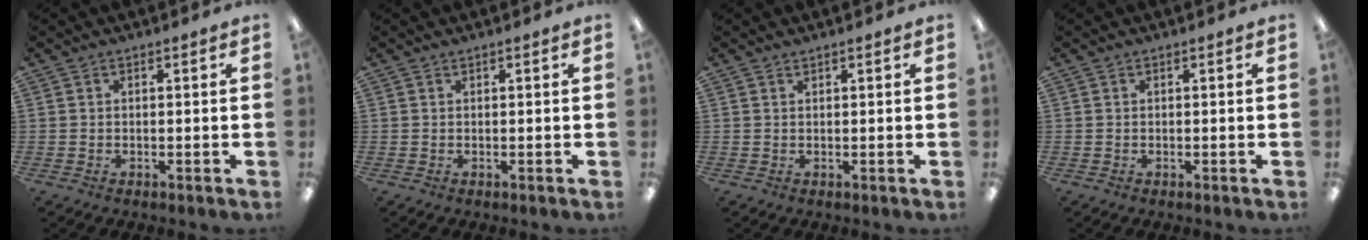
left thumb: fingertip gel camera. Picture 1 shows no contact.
{"total": 0.0}
{"total": 0.6, "force": [0.5, 0.1, 0.3], "torque": [-0.006, 0.001, 0.008]}
{"total": 0.0}